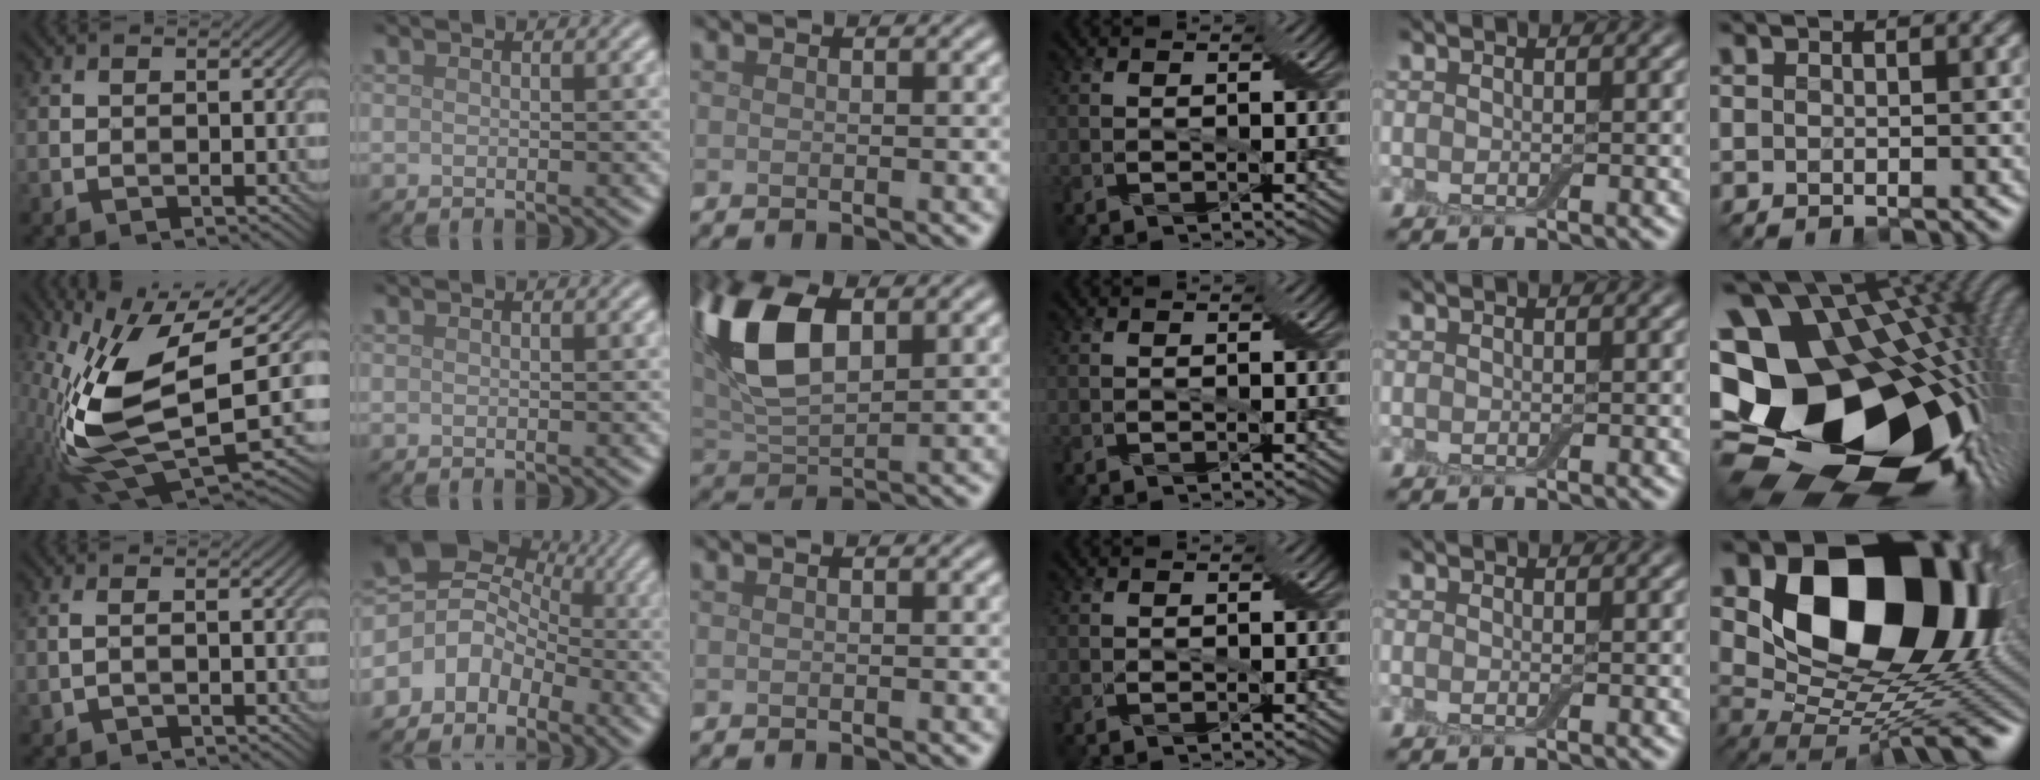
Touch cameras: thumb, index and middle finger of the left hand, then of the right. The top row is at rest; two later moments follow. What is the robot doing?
{"motion": "cut", "object": "cling film"}